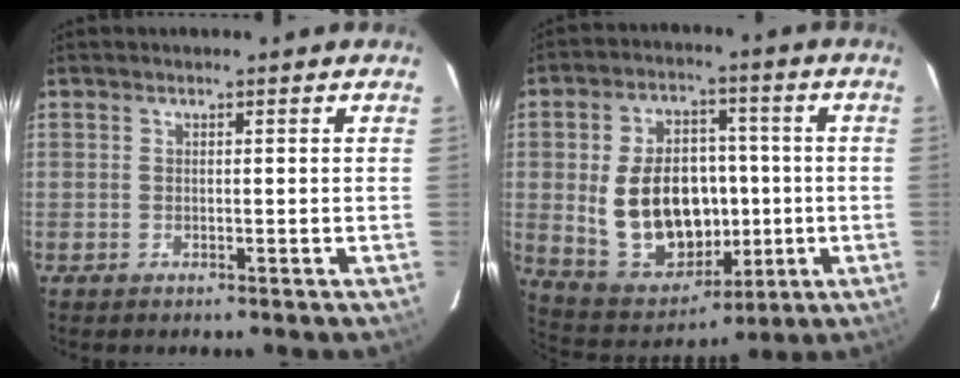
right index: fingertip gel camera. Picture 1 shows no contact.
{"total": 18.3, "force": [-0.7, 13.0, 12.8], "torque": [-0.264, 0.014, 0.018]}